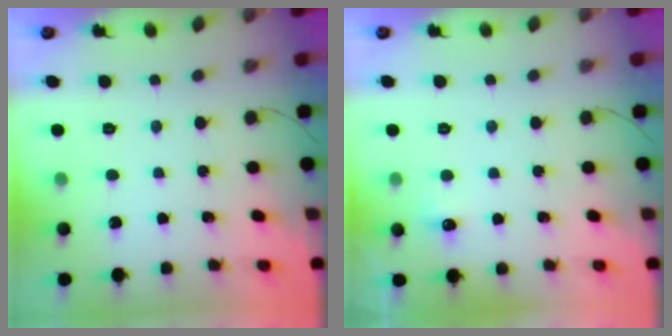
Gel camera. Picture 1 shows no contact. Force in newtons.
{"total": 3.6, "press": 3.5, "slide": 0.9}